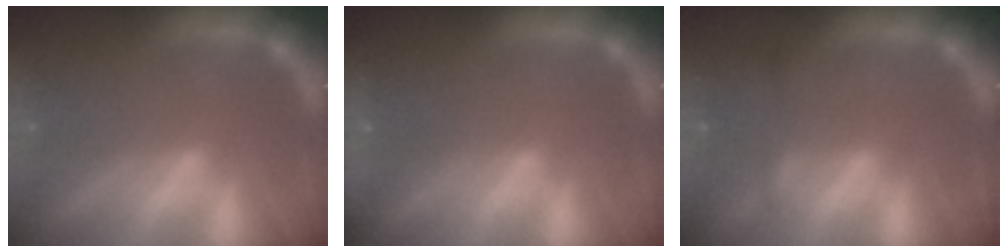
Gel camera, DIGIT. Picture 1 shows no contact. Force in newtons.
{"total": 2.4}
{"total": 1.4}